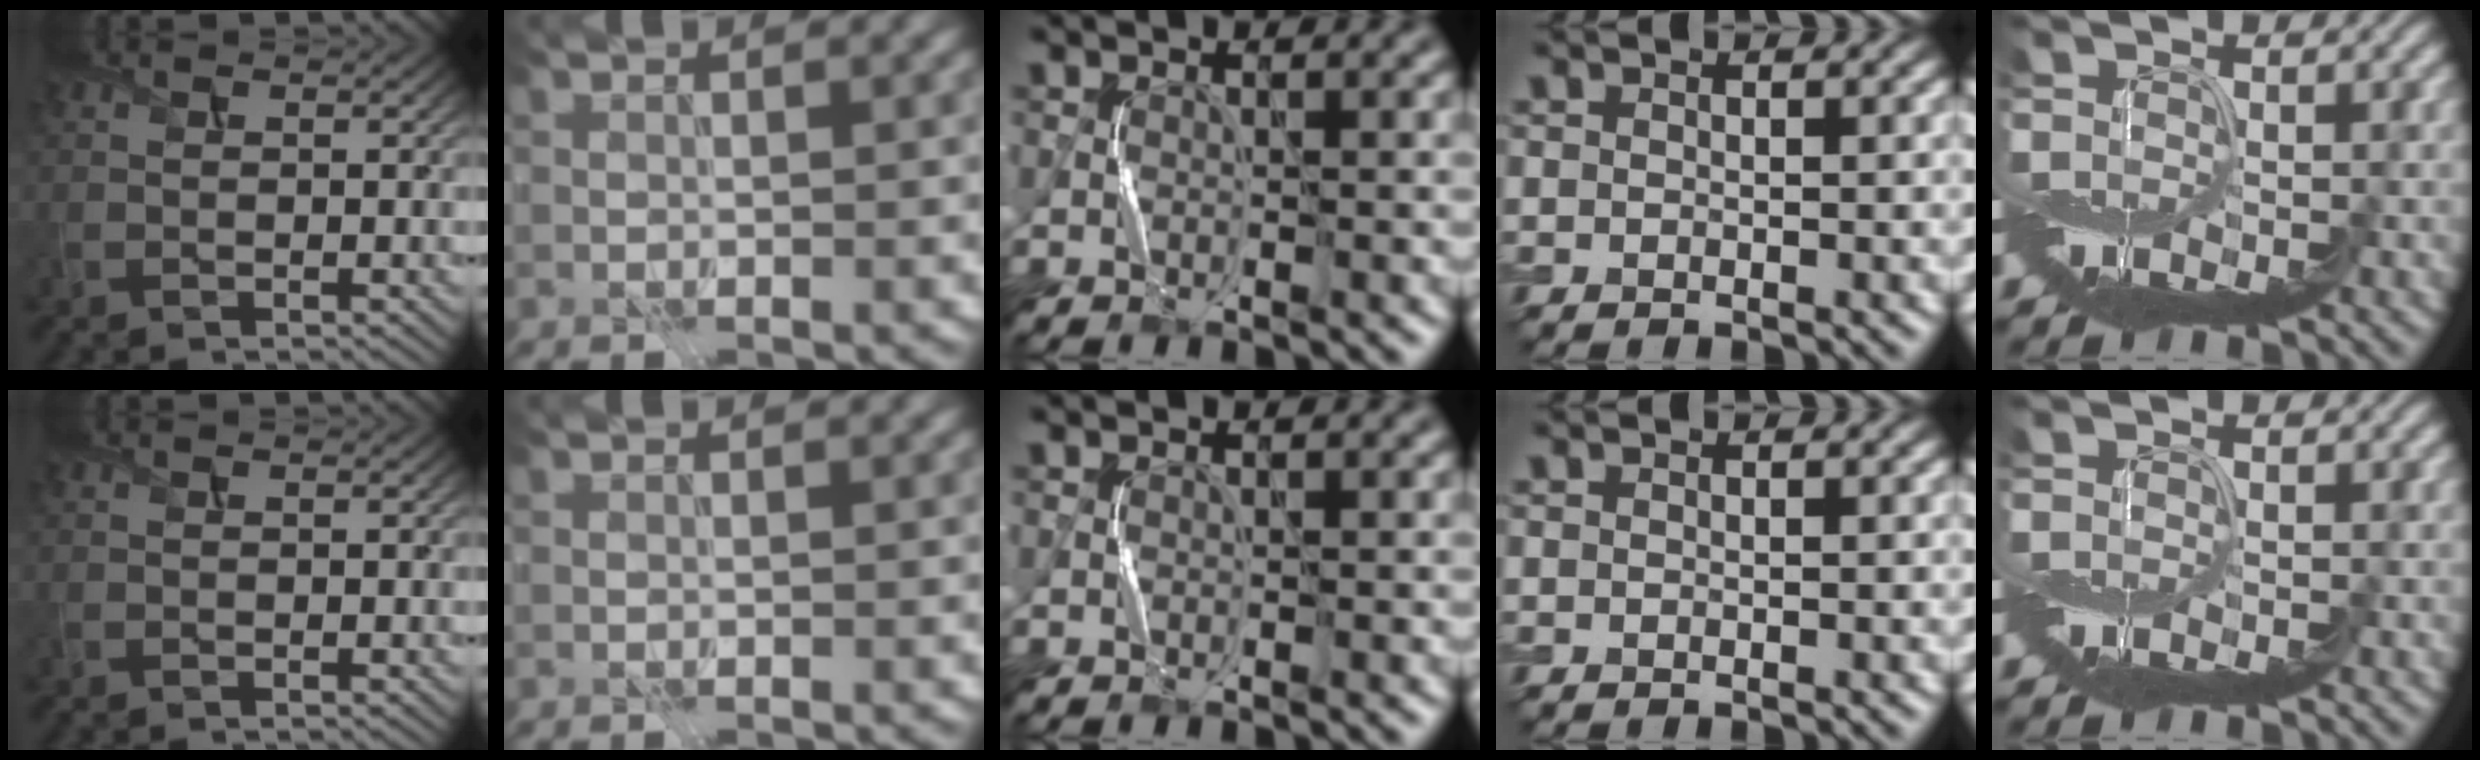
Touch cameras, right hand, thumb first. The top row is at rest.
{}